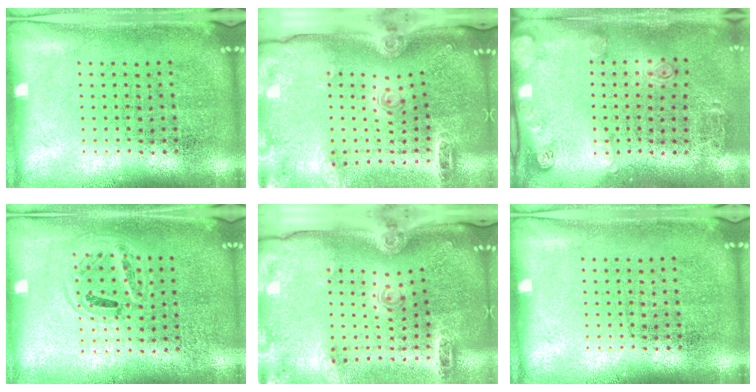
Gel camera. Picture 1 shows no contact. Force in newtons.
{"total": 2.5, "press": 2.0, "slide": 1.5}
{"total": 2.0, "press": 1.2, "slide": 1.6}
{"total": 0.9, "press": 0.9, "slide": 0.1}
{"total": 3.0, "press": 2.1, "slide": 2.2}
{"total": 0.0}